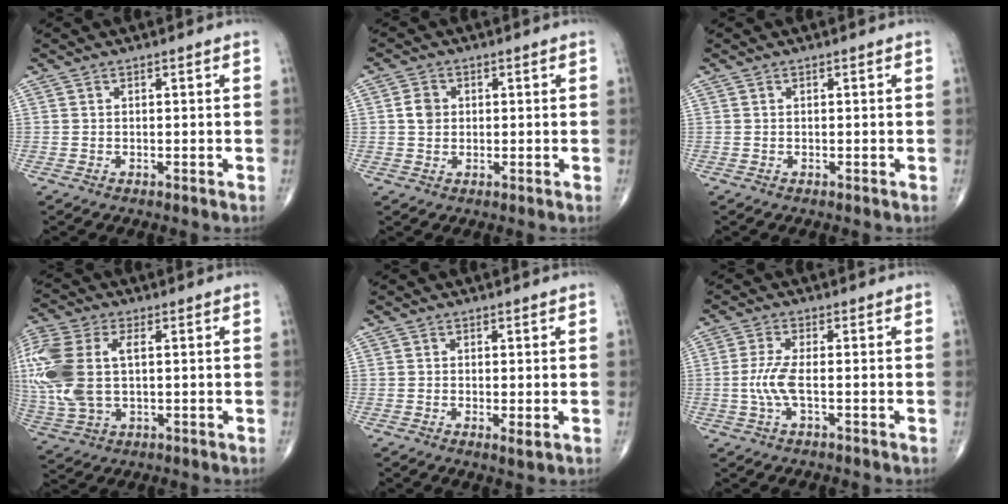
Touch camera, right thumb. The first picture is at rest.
{"total": 3.2, "force": [0.4, 2.7, 1.7], "torque": [-0.023, 0.002, 0.004]}
{"total": 0.0}
{"total": 17.7, "force": [2.0, 10.3, 14.2], "torque": [-0.370, 0.007, 0.042]}
{"total": 1.6, "force": [-0.2, 0.3, 1.5], "torque": [-0.033, -0.009, -0.005]}
{"total": 4.6, "force": [-0.8, 1.1, 4.4], "torque": [-0.114, 0.002, -0.020]}